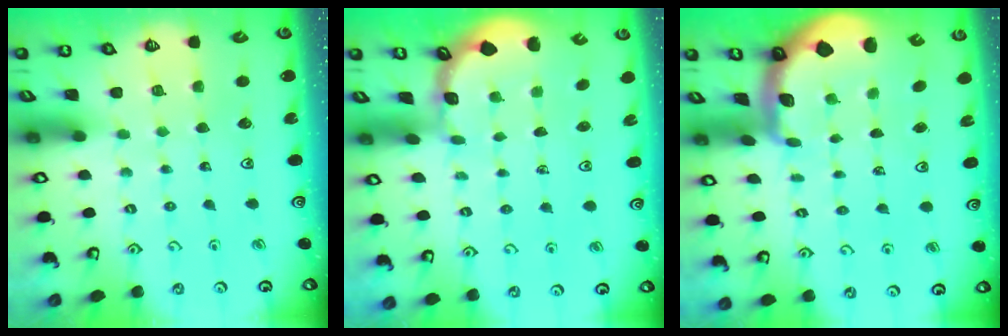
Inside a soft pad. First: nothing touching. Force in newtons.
{"total": 1.1, "press": 1.1, "slide": 0.1}
{"total": 1.9, "press": 1.9, "slide": 0.6}